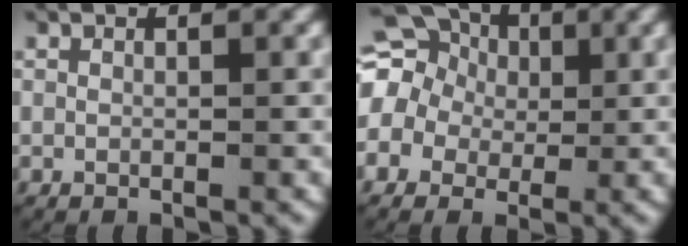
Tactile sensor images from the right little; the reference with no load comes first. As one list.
[{"total": 13.1, "force": [3.2, 11.6, 5.3], "torque": [-0.132, 0.001, 0.031]}]